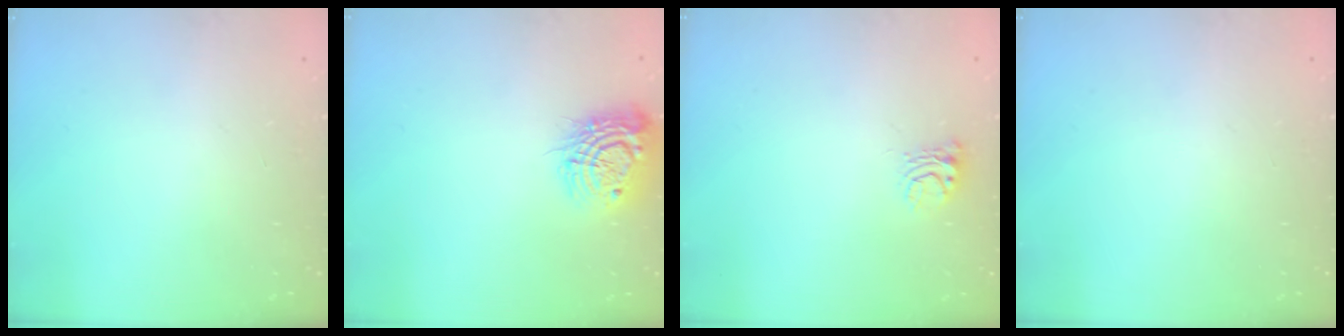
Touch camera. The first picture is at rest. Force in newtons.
{"total": 13.6, "press": 13.5, "slide": 0.9}
{"total": 5.3, "press": 5.3, "slide": 0.3}
{"total": 0.0}